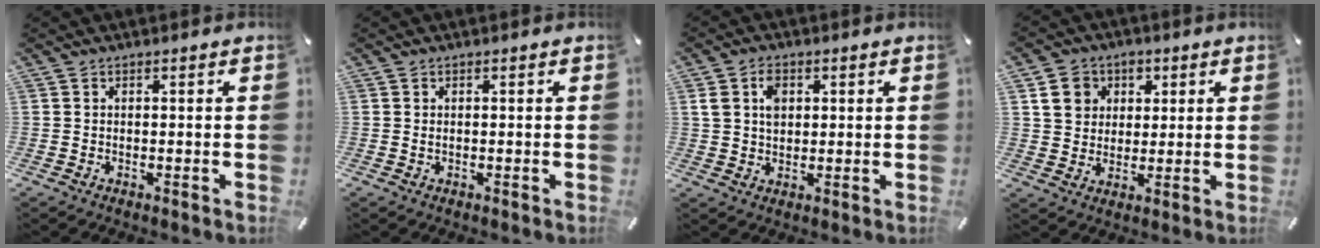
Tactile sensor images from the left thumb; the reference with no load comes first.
{"total": 0.5, "force": [0.0, 0.3, 0.4], "torque": [-0.009, 0.001, -0.001]}
{"total": 5.8, "force": [1.6, 4.3, 3.5], "torque": [-0.067, 0.001, 0.023]}
{"total": 8.1, "force": [2.4, 7.3, 2.4], "torque": [-0.039, 0.004, 0.045]}